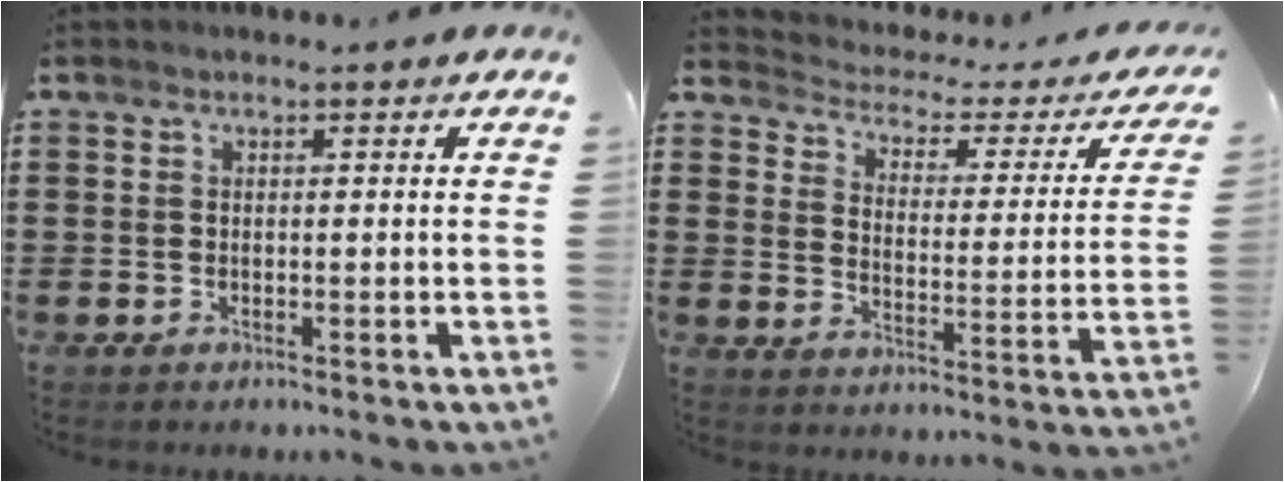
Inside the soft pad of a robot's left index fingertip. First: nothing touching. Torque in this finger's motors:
{"motor_torque": [1.41, -0.73, -0.07, -0.05]}